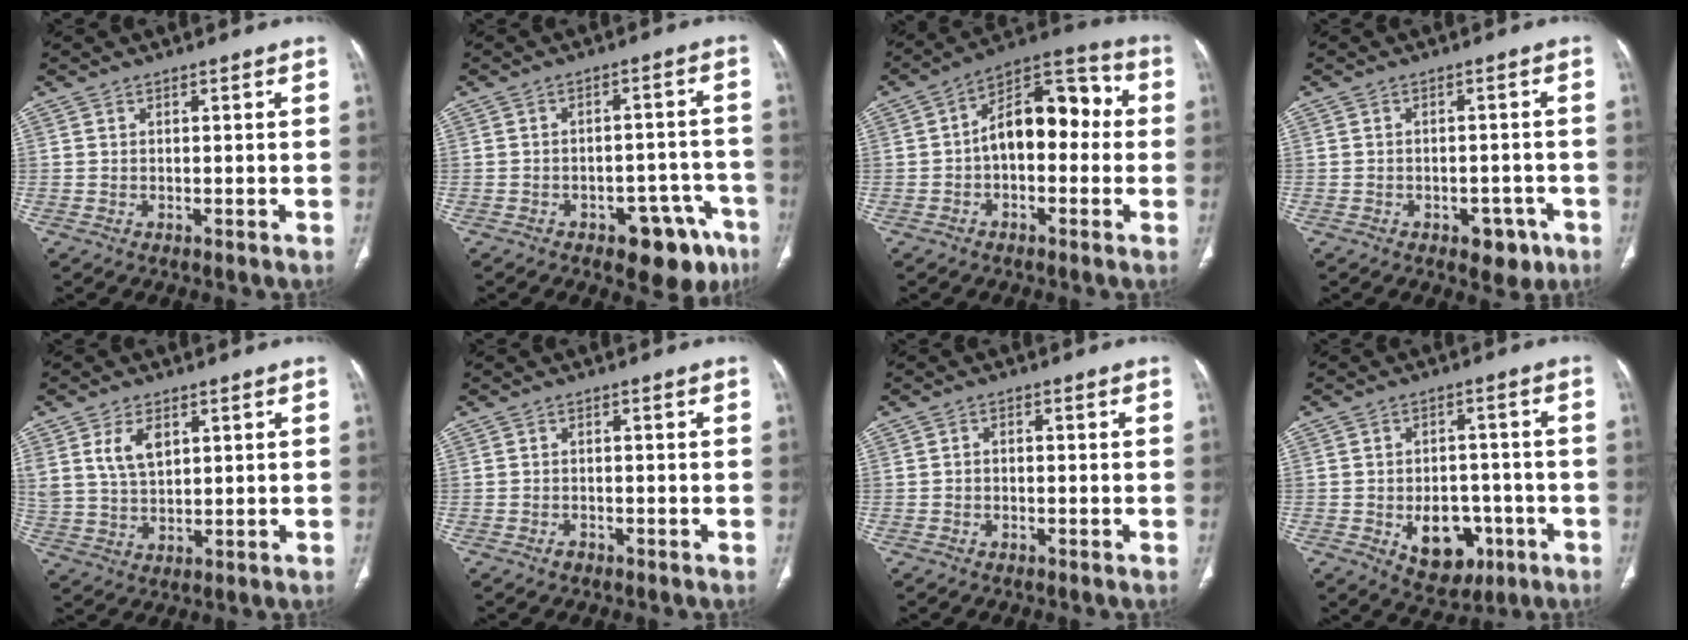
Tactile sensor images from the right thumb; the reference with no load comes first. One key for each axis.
{"total": 10.8, "fx": -6.4, "fy": 5.4, "fz": 6.8, "tx": -0.048, "ty": 0.045, "tz": -0.079}
{"total": 13.9, "fx": 0.0, "fy": 8.2, "fz": 11.2, "tx": -0.131, "ty": 0.048, "tz": -0.015}
{"total": 5.1, "fx": -2.8, "fy": 3.1, "fz": 2.9, "tx": -0.013, "ty": 0.017, "tz": -0.032}
{"total": 6.9, "fx": 2.9, "fy": 4.1, "fz": 4.8, "tx": -0.086, "ty": -0.010, "tz": 0.067}
{"total": 1.1, "fx": -0.9, "fy": 0.7, "fz": 0.3, "tx": -0.006, "ty": 0.004, "tz": -0.014}
{"total": 1.0, "fx": -0.4, "fy": 0.7, "fz": 0.5, "tx": -0.005, "ty": 0.004, "tz": -0.008}
{"total": 10.8, "fx": -3.8, "fy": 7.5, "fz": 6.8, "tx": -0.057, "ty": 0.024, "tz": -0.039}